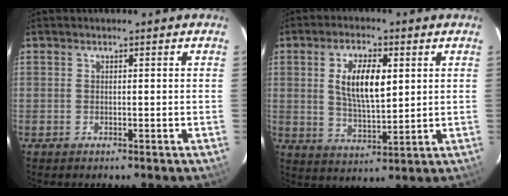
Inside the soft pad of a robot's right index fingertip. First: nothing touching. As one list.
[{"total": 9.7, "force": [2.4, 3.9, 8.5], "torque": [-0.160, 0.004, 0.049]}]